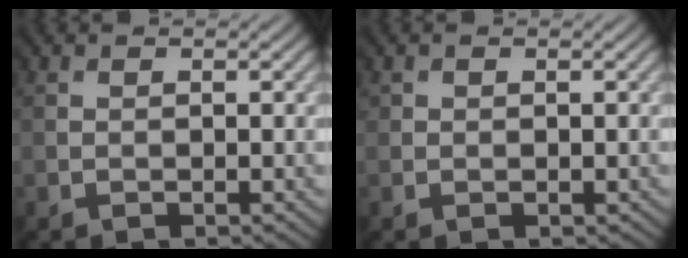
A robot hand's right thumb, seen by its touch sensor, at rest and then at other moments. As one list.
[{"total": 1.2, "force": [0.8, 0.9, 0.2], "torque": [0.000, 0.001, 0.009]}]